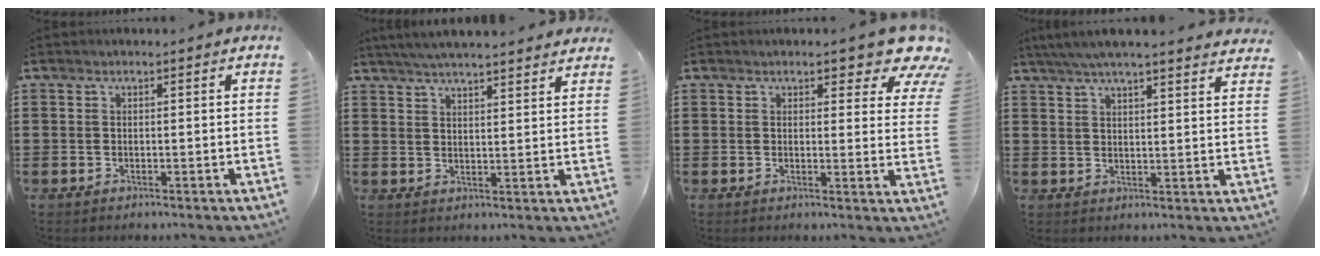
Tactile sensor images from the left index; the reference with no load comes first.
{"total": 4.3, "force": [4.1, -0.2, 1.0], "torque": [-0.032, -0.012, 0.074]}
{"total": 6.6, "force": [5.3, 1.6, 3.7], "torque": [-0.056, -0.021, 0.088]}
{"total": 5.2, "force": [4.8, -0.1, 2.0], "torque": [-0.052, -0.014, 0.086]}